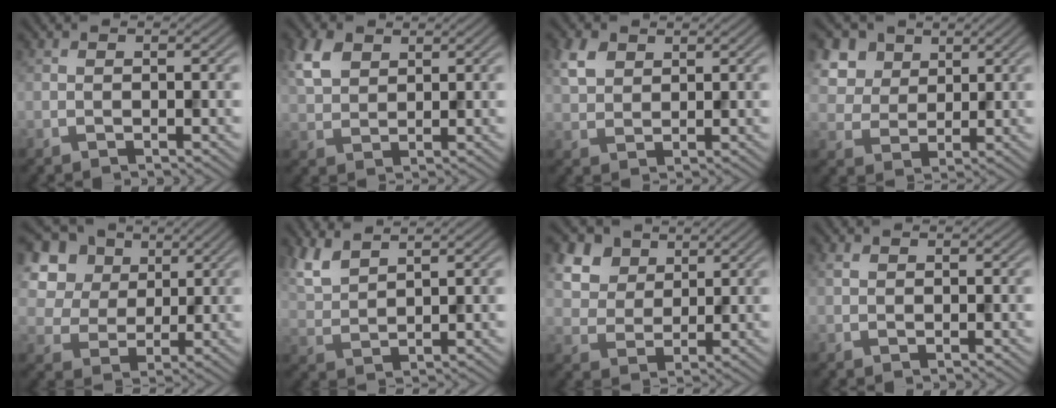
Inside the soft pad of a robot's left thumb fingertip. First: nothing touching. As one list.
[{"total": 5.1, "force": [2.6, 3.2, 3.0], "torque": [-0.077, 0.009, 0.053]}, {"total": 4.0, "force": [2.1, 2.7, 2.2], "torque": [-0.057, 0.005, 0.044]}, {"total": 7.4, "force": [3.8, 5.5, 3.3], "torque": [-0.126, 0.000, 0.077]}, {"total": 11.1, "force": [5.1, 8.3, 5.3], "torque": [-0.165, 0.016, 0.114]}, {"total": 4.9, "force": [3.9, 1.5, 2.7], "torque": [-0.078, 0.006, 0.086]}, {"total": 8.4, "force": [4.7, 5.8, 4.0], "torque": [-0.147, 0.000, 0.101]}, {"total": 1.0, "force": [0.6, 0.6, 0.6], "torque": [-0.015, 0.004, 0.011]}]